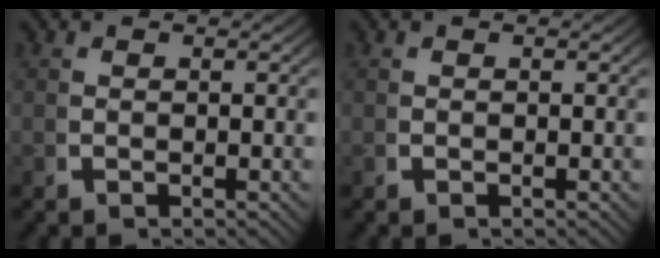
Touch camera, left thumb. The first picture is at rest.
{"total": 0.0}